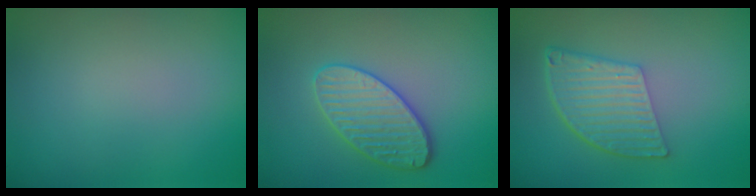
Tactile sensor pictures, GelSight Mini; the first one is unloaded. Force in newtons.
{"total": 3.6, "press": 3.5, "slide": 1.1}
{"total": 5.2, "press": 3.7, "slide": 3.6}